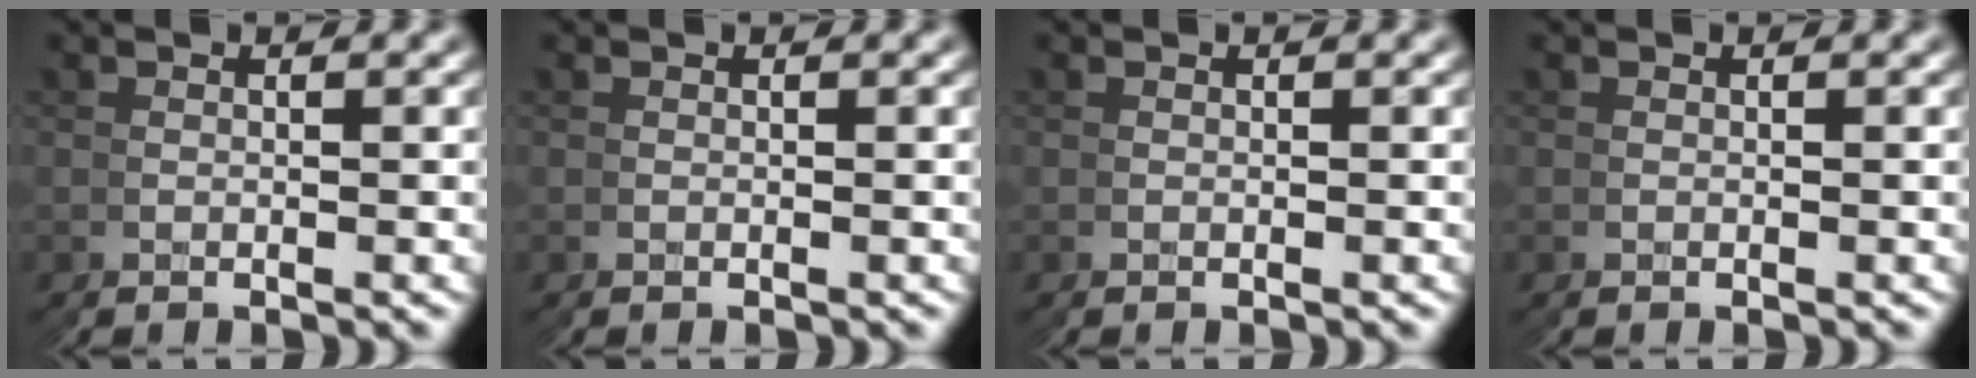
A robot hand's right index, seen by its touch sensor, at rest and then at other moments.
{"total": 0.0}
{"total": 0.0}
{"total": 0.0}